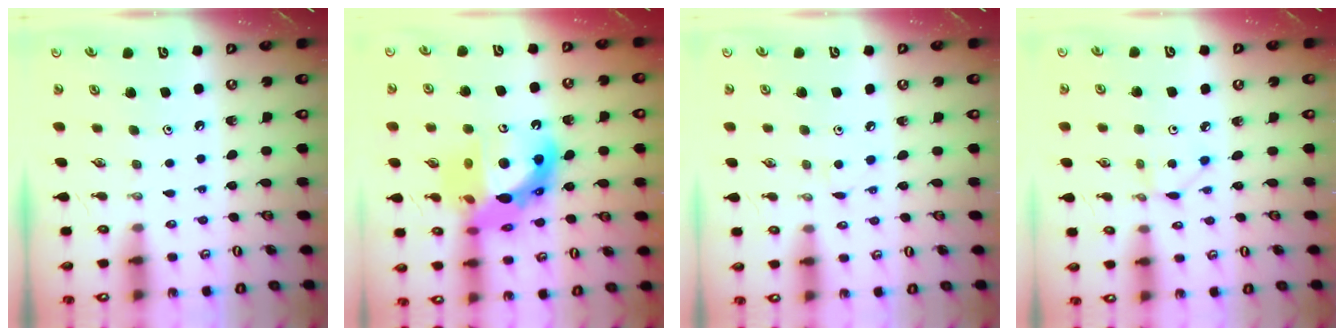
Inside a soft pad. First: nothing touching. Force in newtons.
{"total": 19.3, "press": 19.2, "slide": 1.8}
{"total": 2.9, "press": 2.9, "slide": 0.4}
{"total": 2.4, "press": 2.4, "slide": 0.3}